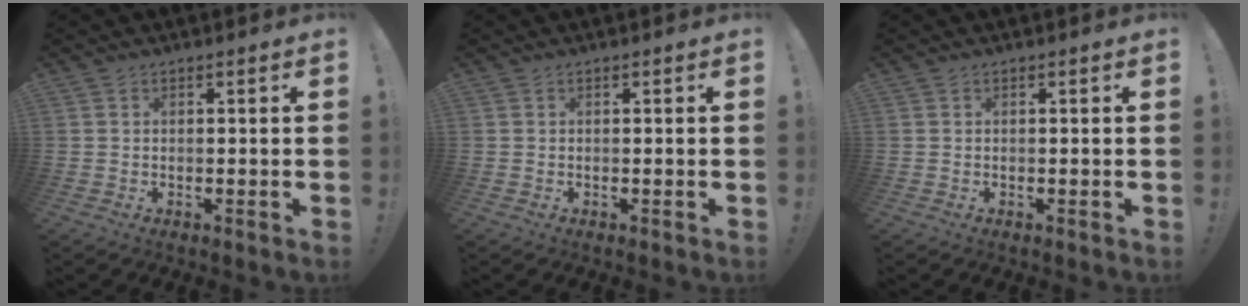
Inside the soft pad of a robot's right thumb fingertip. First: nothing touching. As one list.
[{"total": 0.0}, {"total": 0.0}]